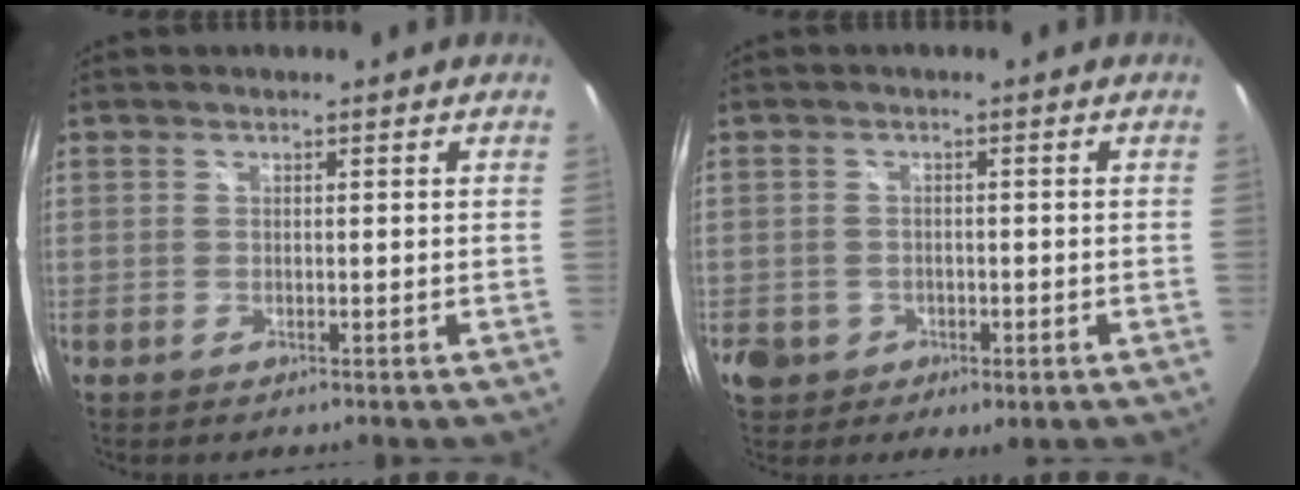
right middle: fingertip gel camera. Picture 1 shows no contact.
{"total": 5.1, "force": [-1.6, 4.4, 2.1], "torque": [-0.054, -0.001, -0.021]}